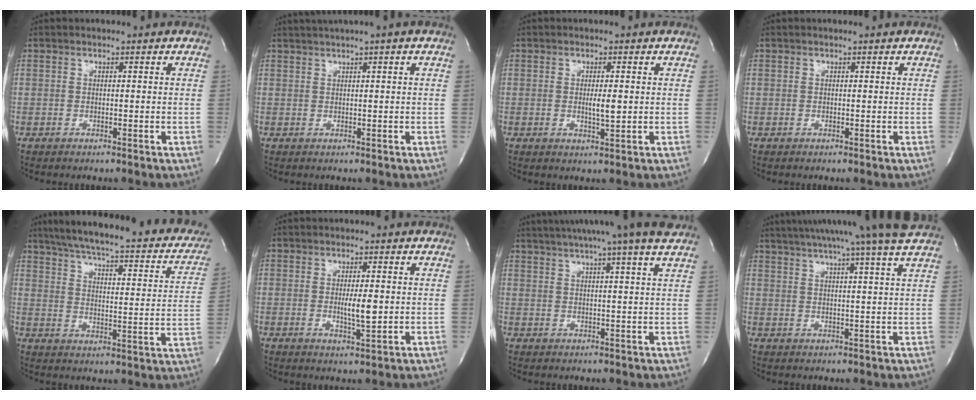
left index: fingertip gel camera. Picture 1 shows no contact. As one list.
[{"total": 3.3, "force": [2.3, -0.8, 2.2], "torque": [-0.042, 0.014, 0.044]}, {"total": 2.6, "force": [0.1, 0.4, 2.5], "torque": [-0.046, -0.005, 0.002]}, {"total": 0.0}, {"total": 29.4, "force": [23.8, 6.2, 16.1], "torque": [-0.242, -0.016, 0.288]}, {"total": 4.0, "force": [0.0, 0.7, 4.0], "torque": [-0.070, -0.007, 0.001]}, {"total": 14.7, "force": [12.2, -1.5, 7.9], "torque": [-0.135, 0.006, 0.157]}, {"total": 17.2, "force": [14.7, -2.3, 8.6], "torque": [-0.151, -0.011, 0.192]}]